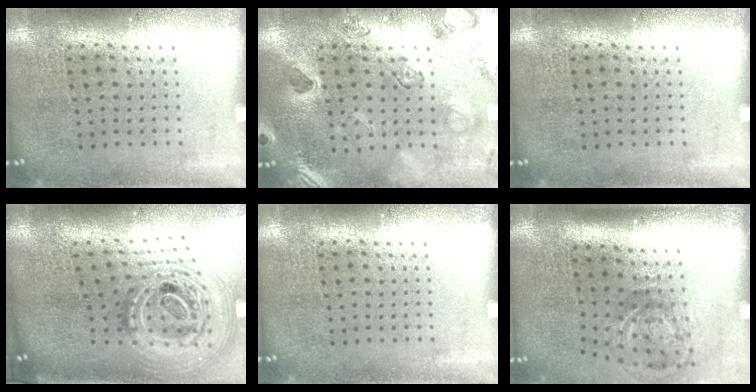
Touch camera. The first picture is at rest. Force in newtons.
{"total": 2.5, "press": 2.3, "slide": 0.8}
{"total": 0.0}
{"total": 3.0, "press": 2.1, "slide": 2.2}
{"total": 0.0}
{"total": 2.1, "press": 1.2, "slide": 1.7}